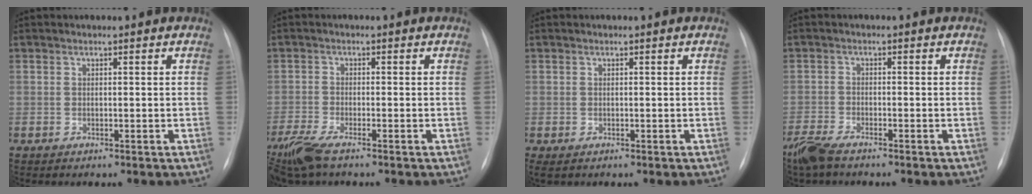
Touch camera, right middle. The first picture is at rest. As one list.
[{"total": 6.6, "force": [-4.9, 1.2, 4.2], "torque": [-0.095, -0.019, -0.094]}, {"total": 0.6, "force": [-0.2, 0.3, 0.4], "torque": [-0.012, -0.003, 0.003]}, {"total": 4.8, "force": [-4.0, 0.9, 2.6], "torque": [-0.061, -0.015, -0.077]}]